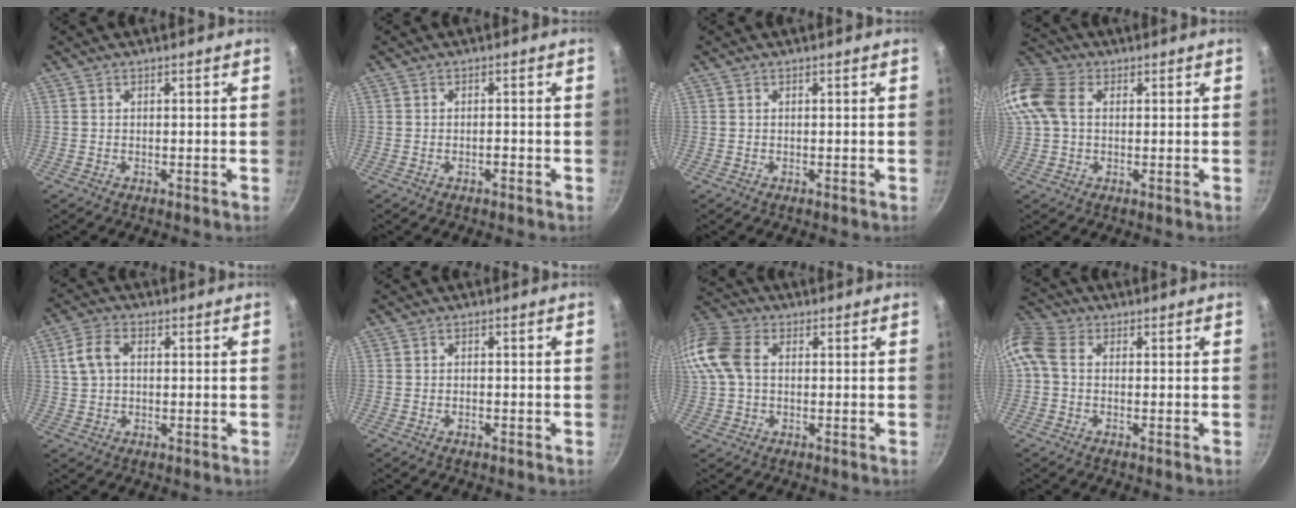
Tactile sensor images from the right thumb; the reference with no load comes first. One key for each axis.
{"total": 1.1, "fx": -0.6, "fy": 0.5, "fz": 0.7, "tx": -0.009, "ty": 0.009, "tz": -0.010}
{"total": 0.0}
{"total": 13.8, "fx": 2.5, "fy": 10.1, "fz": 9.0, "tx": -0.204, "ty": 0.030, "tz": 0.036}
{"total": 5.9, "fx": 1.2, "fy": 4.0, "fz": 4.2, "tx": -0.083, "ty": 0.011, "tz": 0.018}
{"total": 1.0, "fx": -0.5, "fy": 0.5, "fz": 0.6, "tx": -0.012, "ty": 0.003, "tz": -0.010}
{"total": 13.1, "fx": 2.0, "fy": 9.1, "fz": 9.2, "tx": -0.207, "ty": 0.030, "tz": 0.026}
{"total": 8.8, "fx": 0.5, "fy": 6.5, "fz": 5.9, "tx": -0.137, "ty": 0.027, "tz": -0.004}